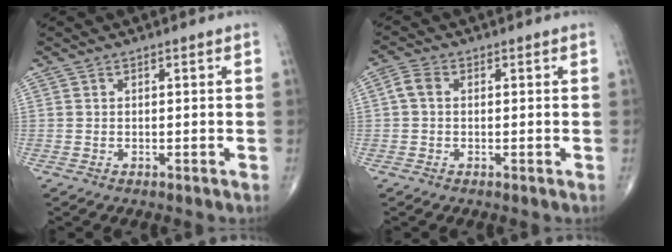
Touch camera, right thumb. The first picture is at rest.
{"total": 2.7, "force": [0.2, 1.9, 1.9], "torque": [-0.041, 0.009, -0.001]}